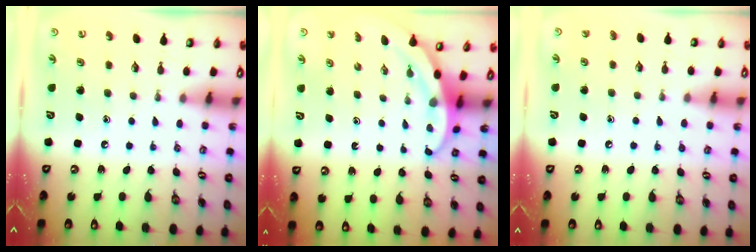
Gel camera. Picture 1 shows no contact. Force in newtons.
{"total": 3.4, "press": 3.4, "slide": 0.1}
{"total": 4.1, "press": 4.1, "slide": 0.4}